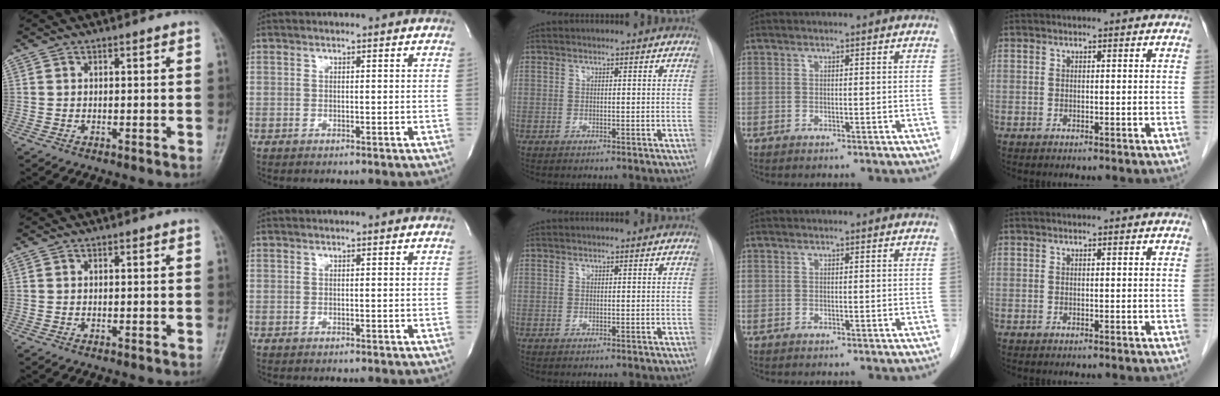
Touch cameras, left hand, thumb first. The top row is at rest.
{}